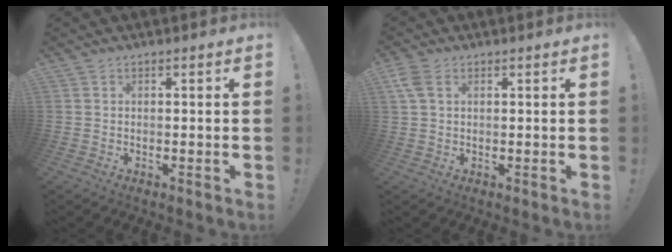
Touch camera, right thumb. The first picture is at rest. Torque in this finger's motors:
{"motor_torque": [-0.02, -0.02, 0.11, -0.07, 0.18]}